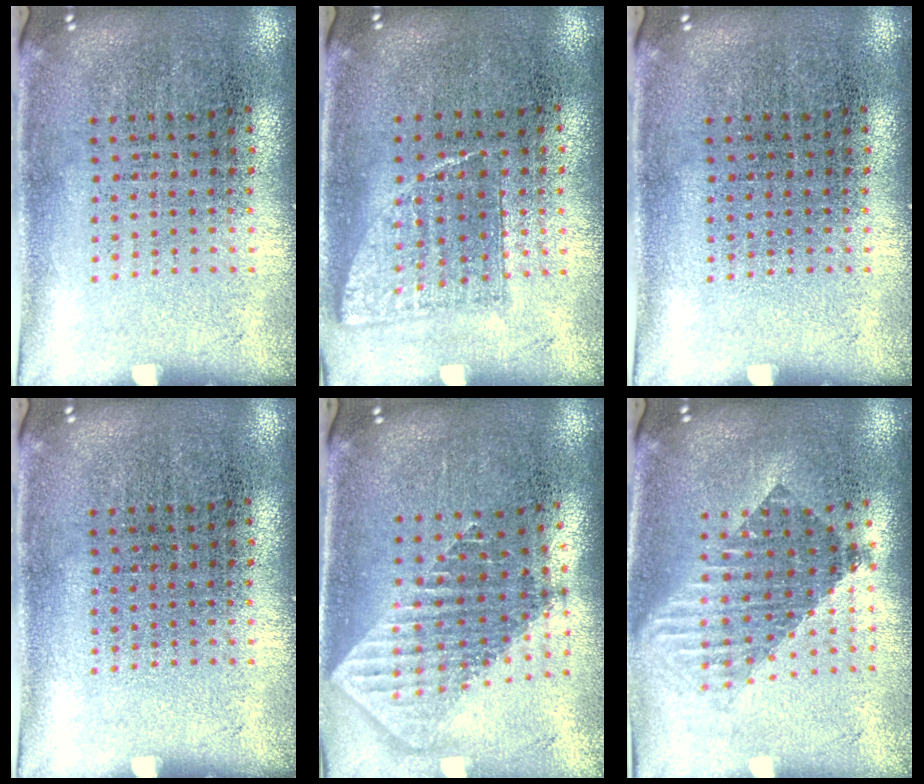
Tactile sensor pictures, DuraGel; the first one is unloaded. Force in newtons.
{"total": 0.8, "press": 0.8, "slide": 0.1}
{"total": 0.0}
{"total": 0.0}
{"total": 1.8, "press": 1.4, "slide": 1.2}
{"total": 1.6, "press": 1.4, "slide": 0.9}